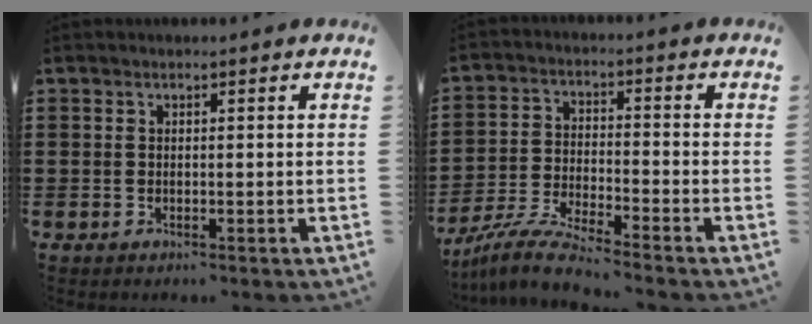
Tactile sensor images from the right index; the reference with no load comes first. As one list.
[{"total": 6.6, "force": [-6.2, -0.4, 2.2], "torque": [-0.059, -0.012, -0.125]}]